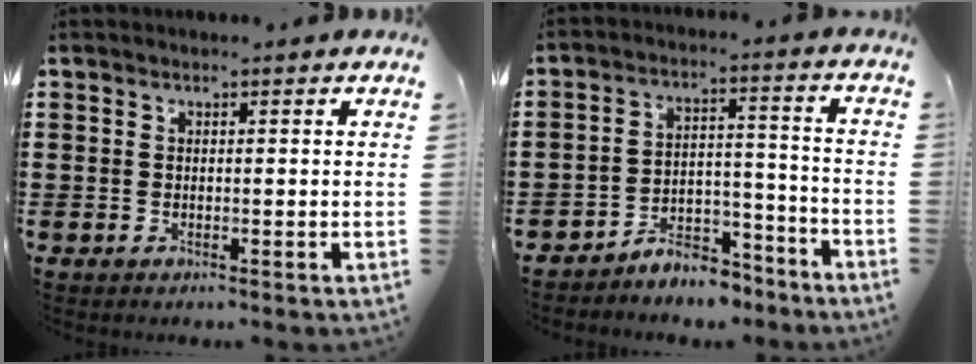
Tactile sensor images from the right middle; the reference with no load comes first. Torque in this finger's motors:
{"motor_torque": [0.88, -0.38, 0.01, 0.01]}